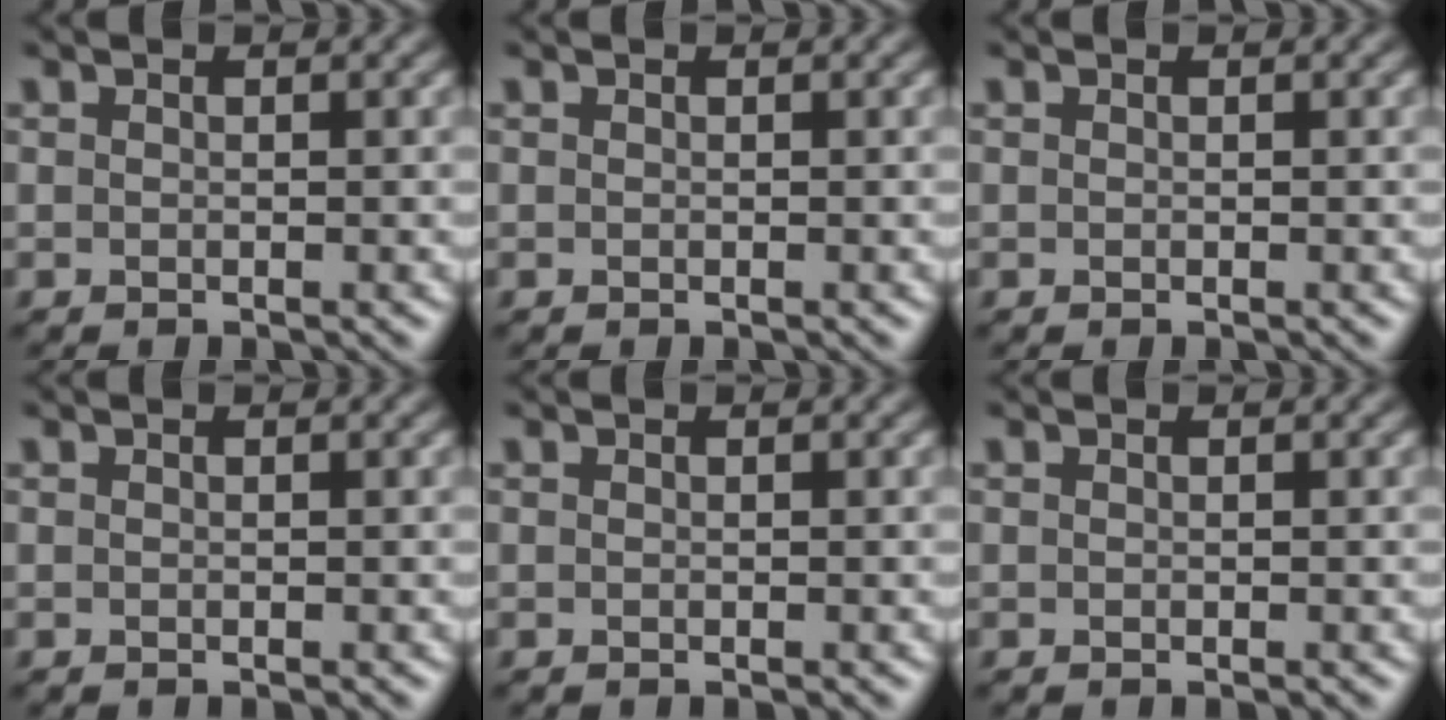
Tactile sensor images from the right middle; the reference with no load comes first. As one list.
[{"total": 0.0}, {"total": 0.0}, {"total": 0.0}, {"total": 0.0}, {"total": 0.0}]